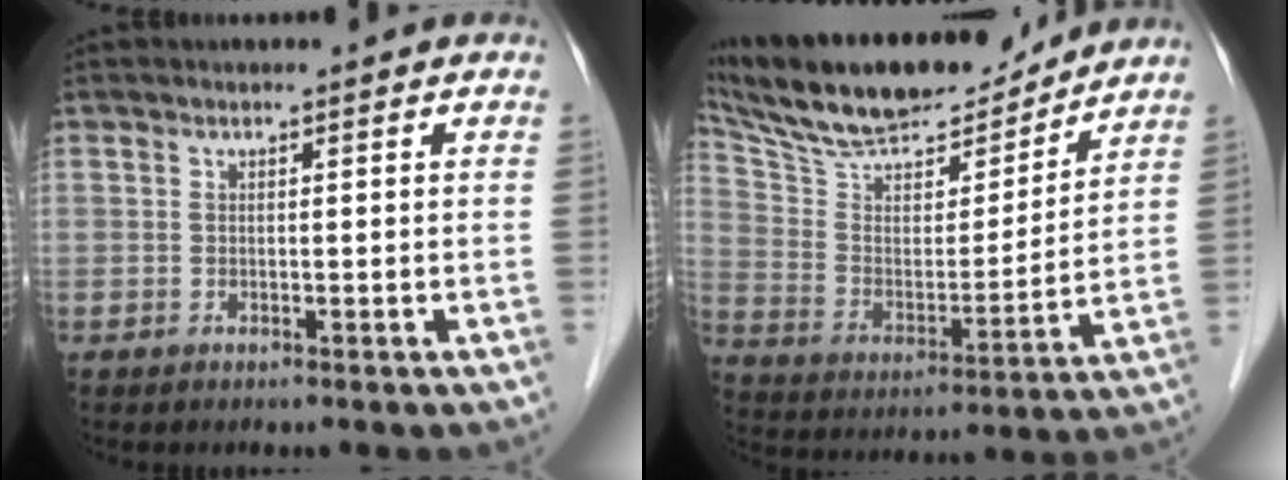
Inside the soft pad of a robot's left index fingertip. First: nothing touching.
{"total": 21.8, "force": [18.8, 5.2, 9.6], "torque": [-0.169, 0.014, 0.316]}